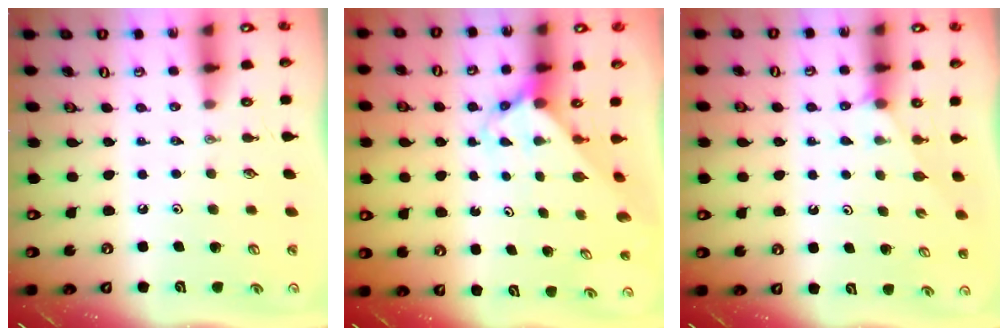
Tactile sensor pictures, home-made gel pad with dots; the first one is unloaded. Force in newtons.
{"total": 3.4, "press": 3.4, "slide": 0.3}
{"total": 2.9, "press": 2.9, "slide": 0.4}